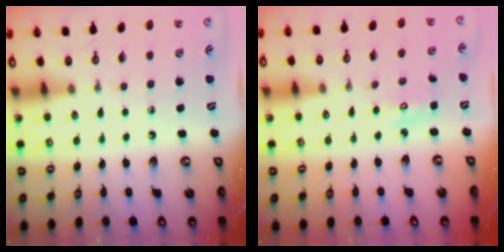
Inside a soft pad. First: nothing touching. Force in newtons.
{"total": 2.5, "press": 2.5, "slide": 0.2}